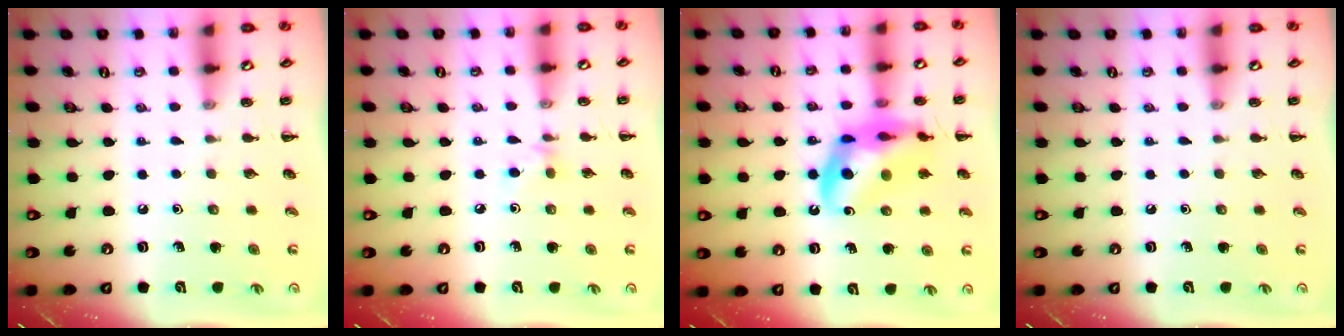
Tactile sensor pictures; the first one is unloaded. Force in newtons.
{"total": 4.7, "press": 4.5, "slide": 1.5}
{"total": 16.3, "press": 15.9, "slide": 3.5}
{"total": 0.0}